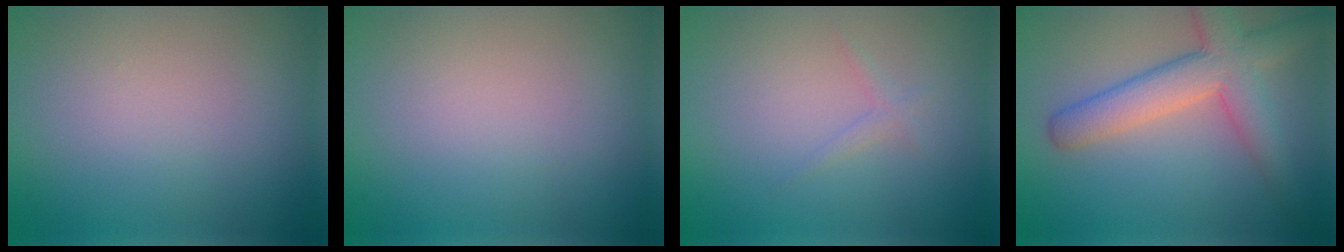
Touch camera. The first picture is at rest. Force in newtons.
{"total": 0.0}
{"total": 0.8, "press": 0.8, "slide": 0.0}
{"total": 6.1, "press": 6.1, "slide": 0.3}